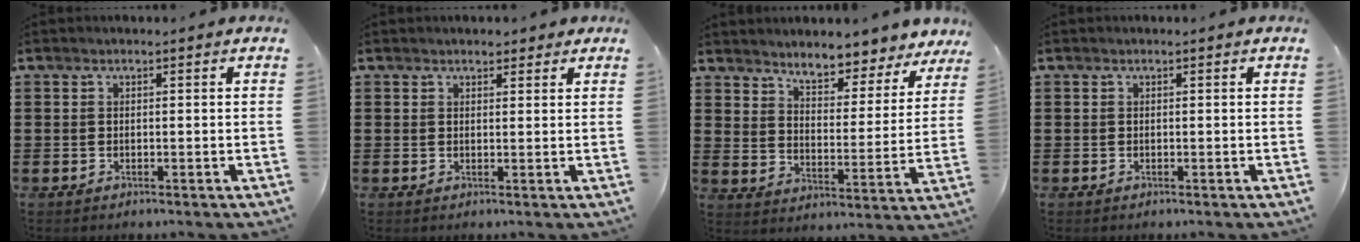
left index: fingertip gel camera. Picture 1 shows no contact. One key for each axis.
{"total": 2.0, "fx": 1.6, "fy": 1.0, "fz": 0.5, "tx": -0.005, "ty": 0.003, "tz": 0.030}
{"total": 5.2, "fx": 5.1, "fy": 0.5, "fz": 0.4, "tx": -0.039, "ty": -0.040, "tz": 0.085}
{"total": 0.0}